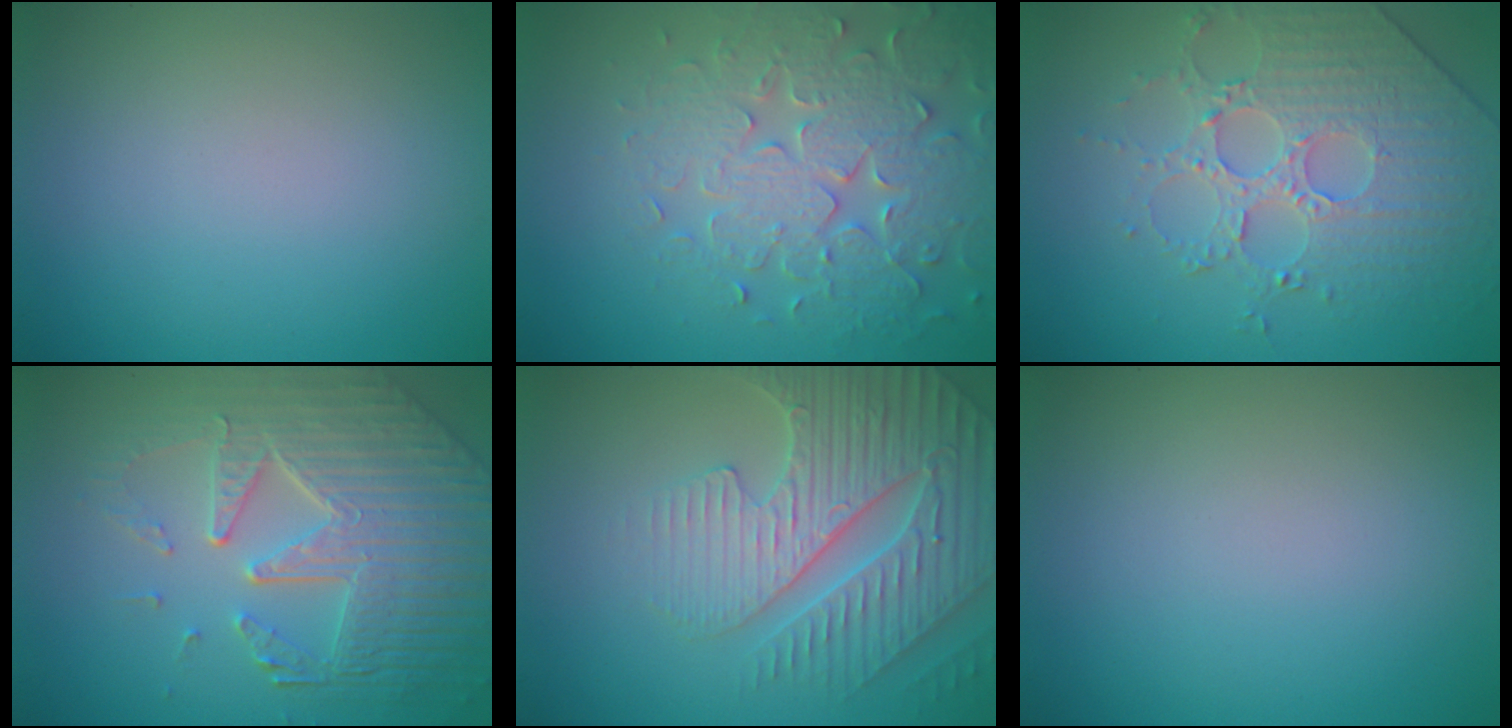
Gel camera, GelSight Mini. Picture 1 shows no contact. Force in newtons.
{"total": 6.5, "press": 5.5, "slide": 3.5}
{"total": 4.4, "press": 4.2, "slide": 1.4}
{"total": 8.2, "press": 5.7, "slide": 5.8}
{"total": 5.3, "press": 5.1, "slide": 1.4}
{"total": 0.0}